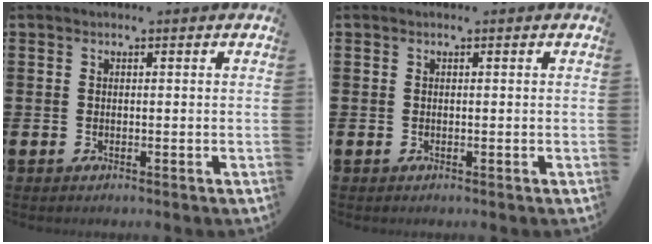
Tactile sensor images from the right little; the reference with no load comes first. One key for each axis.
{"total": 0.0}